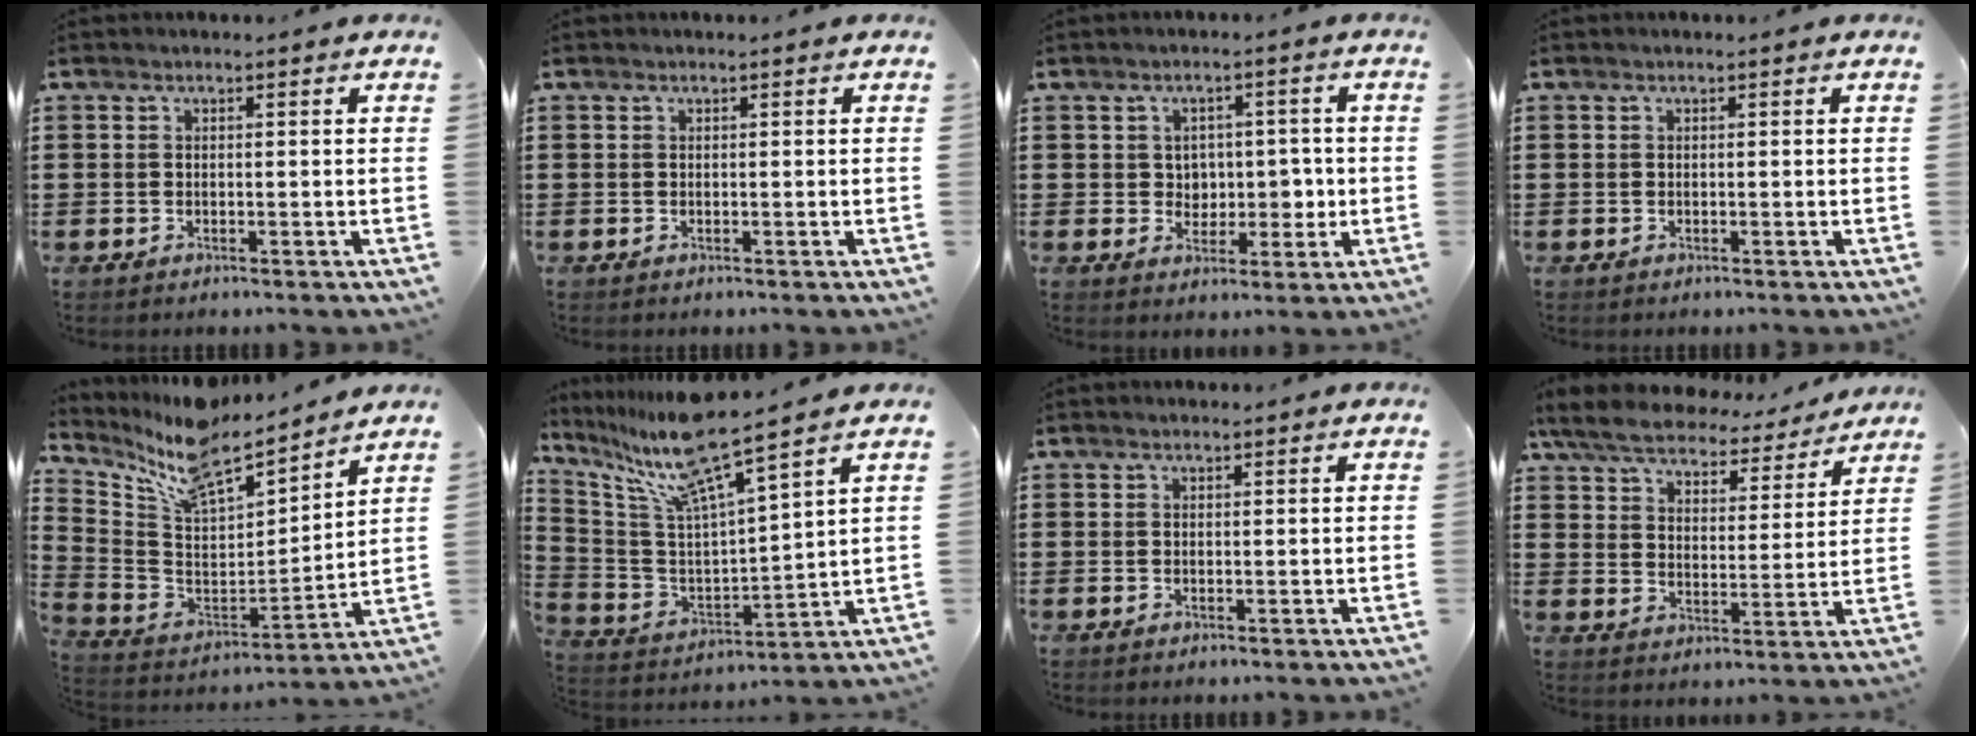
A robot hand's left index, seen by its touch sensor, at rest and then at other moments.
{"total": 0.0}
{"total": 4.3, "force": [0.4, 3.8, 1.9], "torque": [-0.030, -0.002, -0.002]}
{"total": 0.0}
{"total": 9.7, "force": [8.2, 2.4, 4.6], "torque": [-0.127, -0.053, 0.141]}
{"total": 11.3, "force": [8.9, 0.4, 7.1], "torque": [-0.177, -0.057, 0.144]}
{"total": 0.7, "force": [0.7, 0.1, 0.3], "torque": [-0.007, 0.000, 0.013]}
{"total": 6.7, "force": [6.3, 1.3, 2.0], "torque": [-0.068, -0.035, 0.108]}